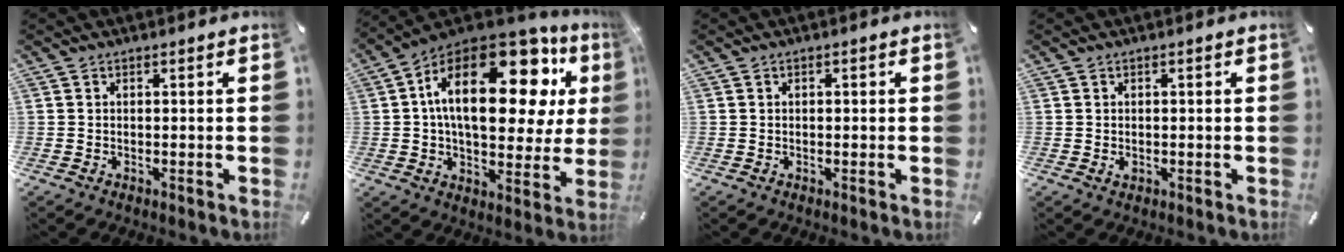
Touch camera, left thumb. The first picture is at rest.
{"total": 26.7, "force": [9.0, 13.4, 21.3], "torque": [-0.358, -0.053, 0.145]}
{"total": 0.6, "force": [0.0, 0.4, 0.4], "torque": [-0.007, 0.001, -0.002]}
{"total": 0.9, "force": [-0.1, 0.6, 0.6], "torque": [-0.011, 0.001, -0.003]}